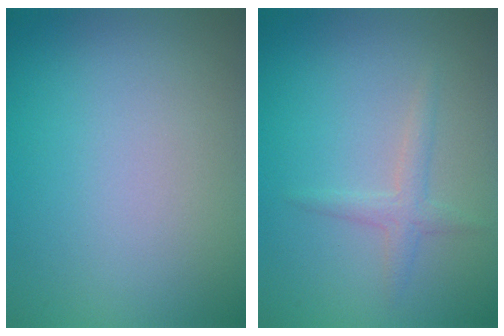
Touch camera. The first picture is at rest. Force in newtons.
{"total": 1.5, "press": 1.5, "slide": 0.0}